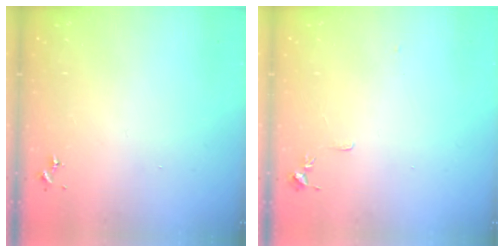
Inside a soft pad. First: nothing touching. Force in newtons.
{"total": 4.4, "press": 4.4, "slide": 0.6}